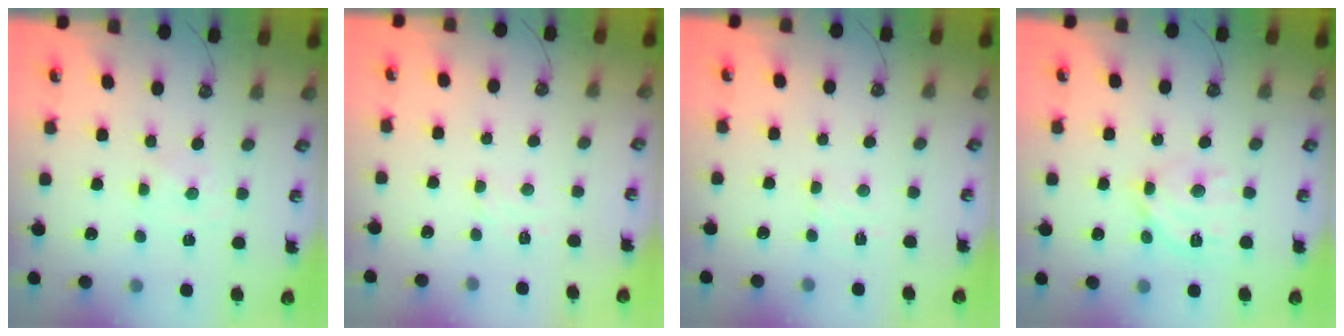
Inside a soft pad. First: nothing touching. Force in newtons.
{"total": 4.1, "press": 4.1, "slide": 0.6}
{"total": 2.8, "press": 2.7, "slide": 0.5}
{"total": 12.7, "press": 12.6, "slide": 1.0}